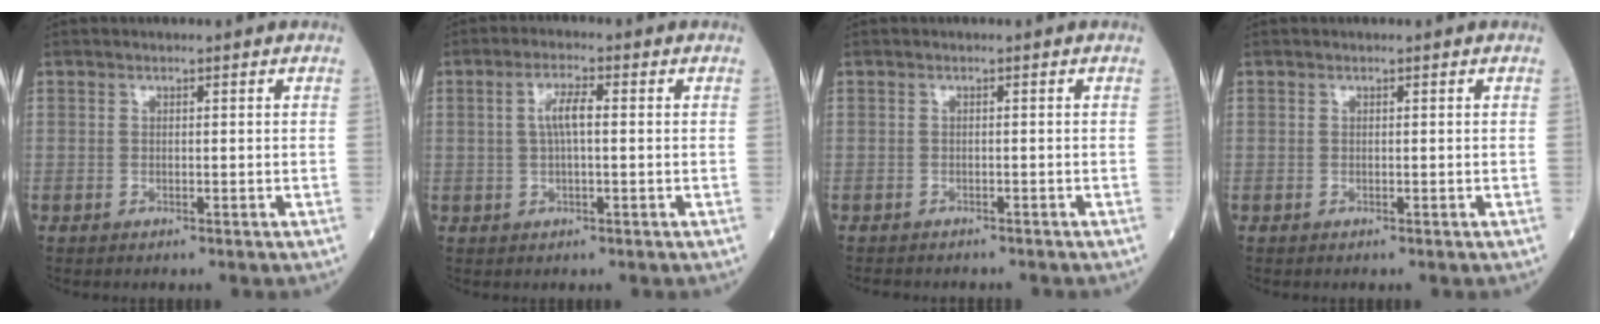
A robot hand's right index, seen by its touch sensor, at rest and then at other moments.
{"total": 3.7, "force": [0.4, 0.8, 3.6], "torque": [-0.073, 0.011, 0.006]}
{"total": 4.5, "force": [-4.0, 1.4, 1.4], "torque": [-0.020, -0.005, -0.052]}
{"total": 0.0}